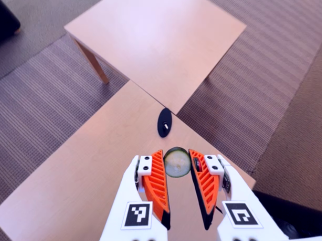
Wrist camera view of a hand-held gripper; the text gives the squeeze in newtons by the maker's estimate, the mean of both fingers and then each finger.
{"total": 7.6, "left": 7.9, "right": 7.2}